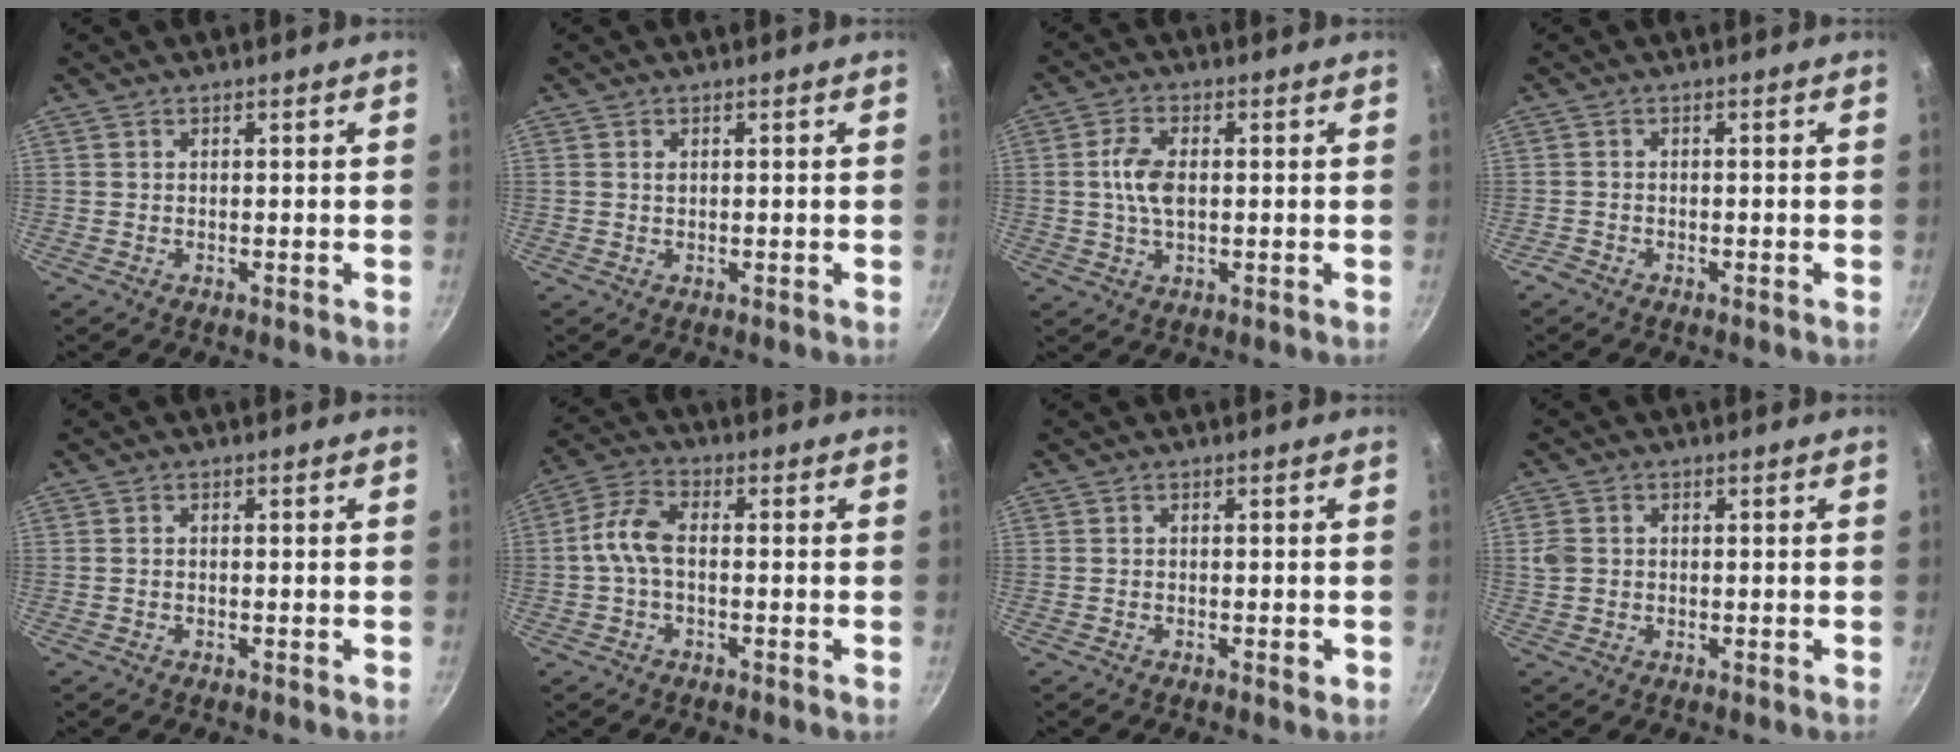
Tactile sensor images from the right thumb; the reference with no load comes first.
{"total": 0.7, "force": [0.2, 0.5, 0.5], "torque": [-0.008, 0.002, 0.005]}
{"total": 6.4, "force": [0.4, 3.5, 5.4], "torque": [-0.101, 0.009, 0.004]}
{"total": 1.2, "force": [-1.1, 0.6, 0.3], "torque": [-0.018, 0.010, -0.023]}
{"total": 0.6, "force": [-0.2, 0.3, 0.4], "torque": [-0.009, 0.005, -0.005]}
{"total": 6.7, "force": [-0.8, 3.7, 5.5], "torque": [-0.116, 0.030, -0.026]}
{"total": 1.2, "force": [-0.5, 0.5, 1.0], "torque": [-0.018, 0.002, -0.010]}
{"total": 3.3, "force": [0.1, 2.8, 1.8], "torque": [-0.033, 0.006, 0.001]}